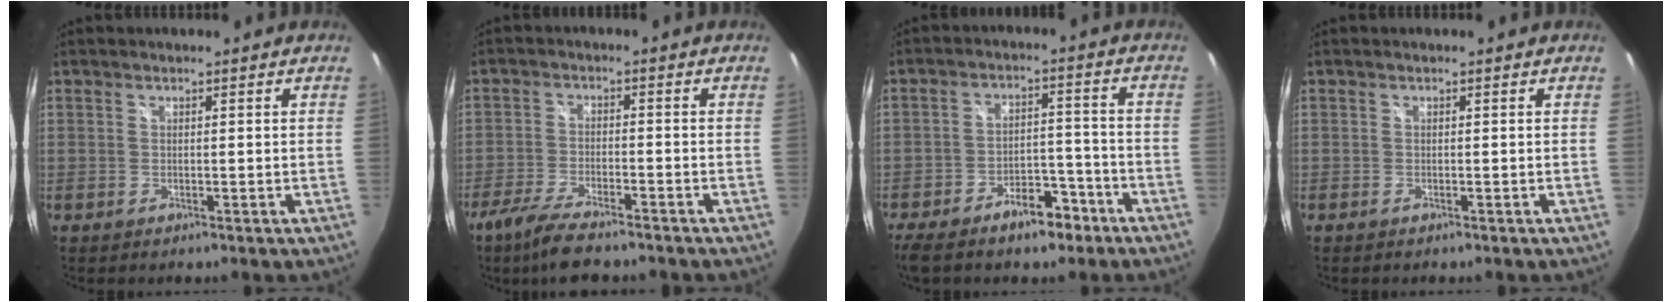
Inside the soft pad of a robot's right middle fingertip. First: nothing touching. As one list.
[{"total": 9.5, "force": [-7.6, 2.0, 5.4], "torque": [-0.128, -0.031, -0.137]}, {"total": 10.1, "force": [-7.4, 4.4, 5.4], "torque": [-0.106, 0.011, -0.115]}, {"total": 0.0}]